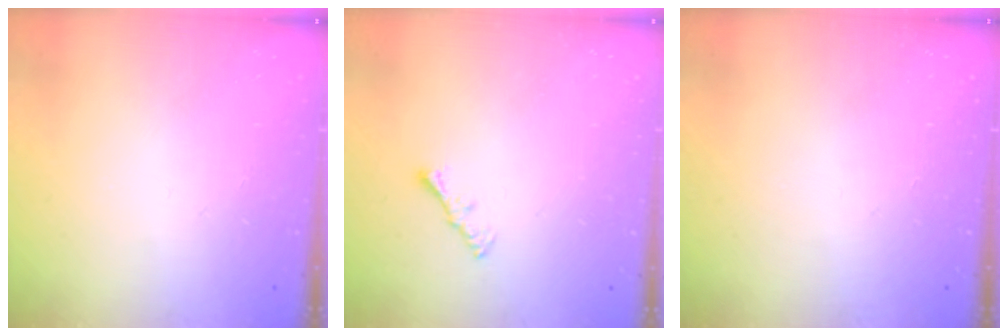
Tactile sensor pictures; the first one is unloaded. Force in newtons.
{"total": 1.6, "press": 1.5, "slide": 0.5}
{"total": 0.0}